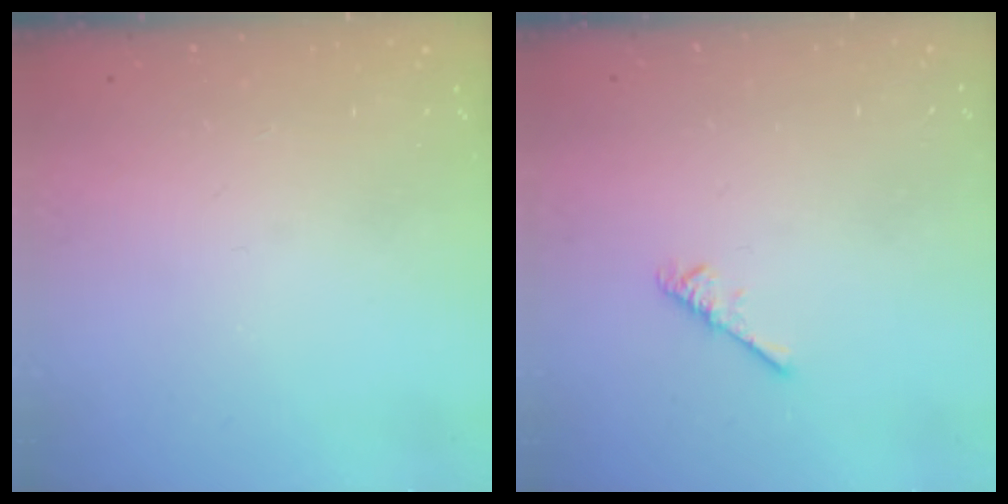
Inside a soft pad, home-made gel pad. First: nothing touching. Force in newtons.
{"total": 2.6, "press": 2.5, "slide": 0.5}